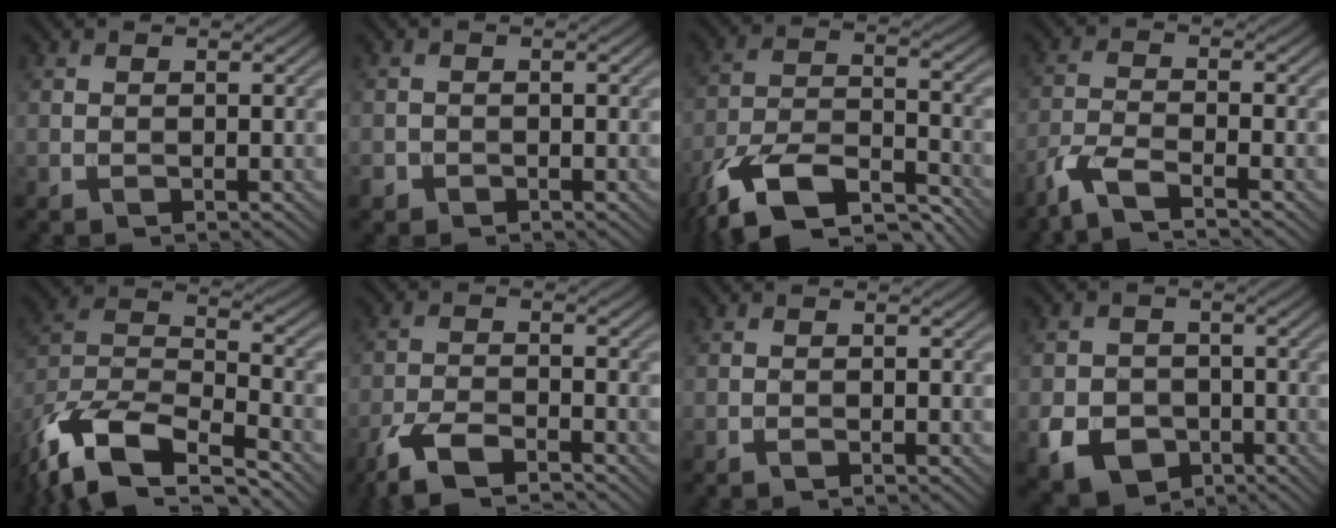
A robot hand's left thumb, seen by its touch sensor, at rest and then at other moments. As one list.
[{"total": 1.3, "force": [-0.9, 0.9, 0.1], "torque": [-0.002, -0.004, -0.020]}, {"total": 13.2, "force": [-9.9, 4.8, 7.3], "torque": [-0.152, -0.012, -0.185]}, {"total": 4.8, "force": [-3.7, 0.9, 3.0], "torque": [-0.062, -0.006, -0.089]}, {"total": 15.3, "force": [-10.9, 5.9, 9.0], "torque": [-0.214, -0.018, -0.192]}, {"total": 6.2, "force": [-4.6, 1.8, 3.7], "torque": [-0.077, -0.005, -0.094]}, {"total": 0.6, "force": [-0.5, 0.0, 0.3], "torque": [-0.006, 0.000, -0.011]}, {"total": 6.3, "force": [-2.9, 5.0, 2.6], "torque": [-0.054, -0.016, -0.054]}]